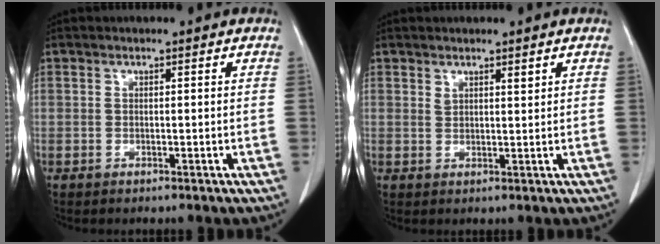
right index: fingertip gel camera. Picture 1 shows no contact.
{"total": 1.5, "force": [1.2, 0.4, 0.9], "torque": [-0.015, -0.002, 0.023]}